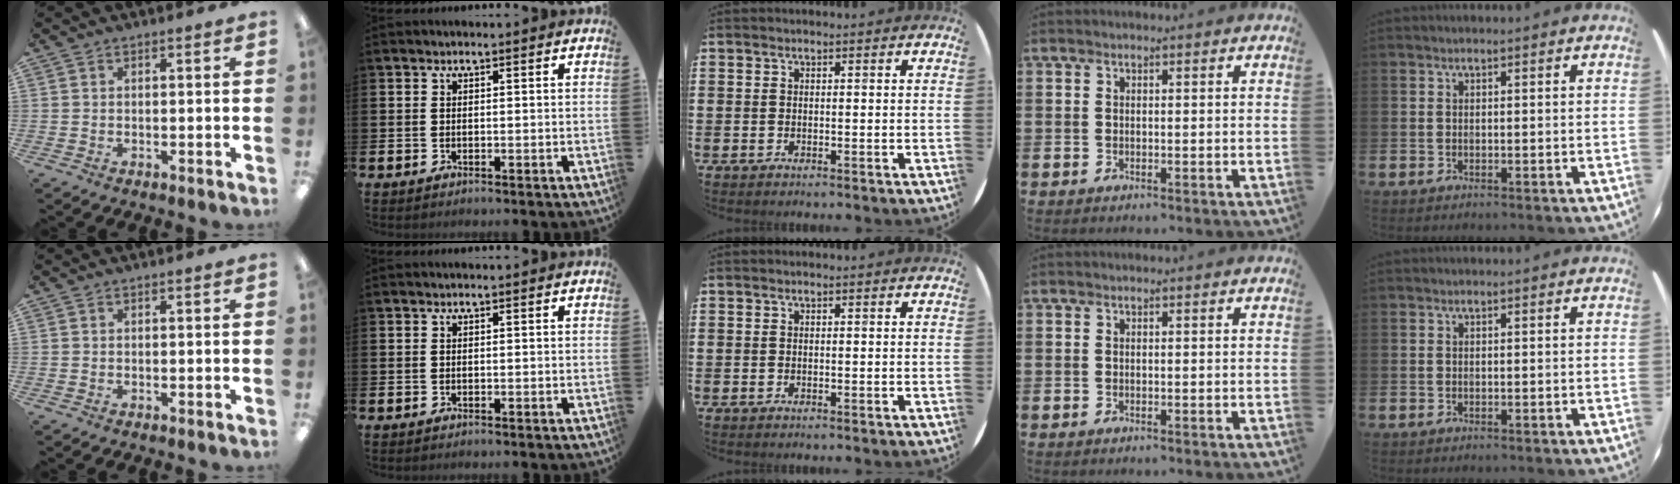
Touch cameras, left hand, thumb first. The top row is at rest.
{}